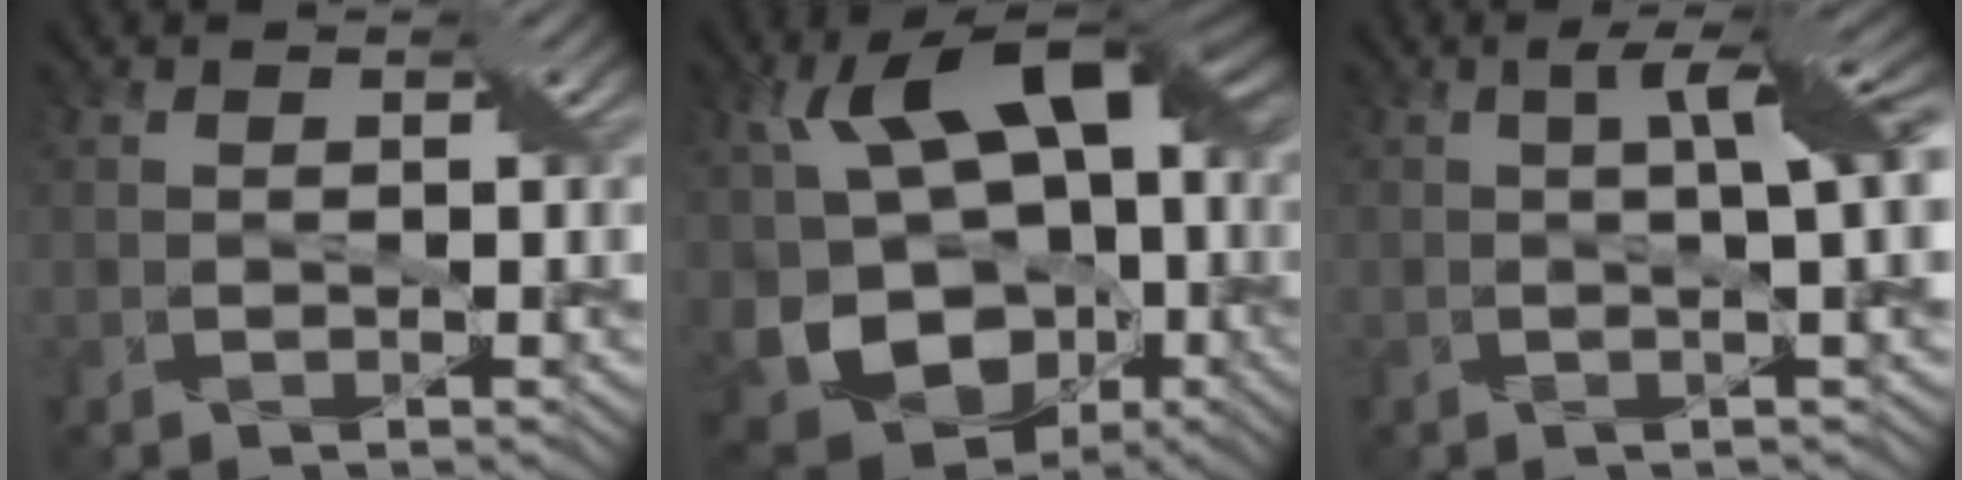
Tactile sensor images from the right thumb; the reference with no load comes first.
{"total": 19.0, "force": [0.3, 13.4, 13.5], "torque": [-0.265, -0.003, 0.017]}
{"total": 7.7, "force": [0.8, 1.4, 7.5], "torque": [-0.098, 0.021, 0.009]}